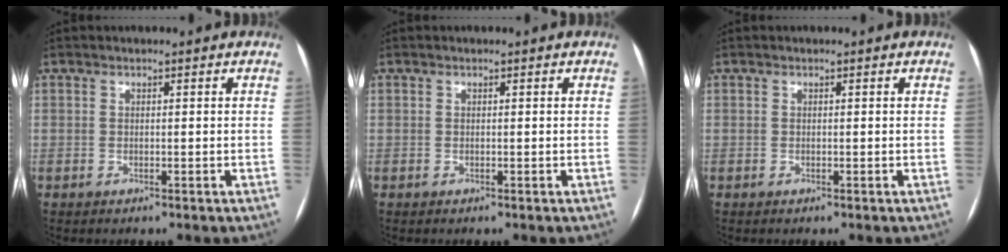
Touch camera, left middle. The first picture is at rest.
{"total": 0.0}
{"total": 0.0}